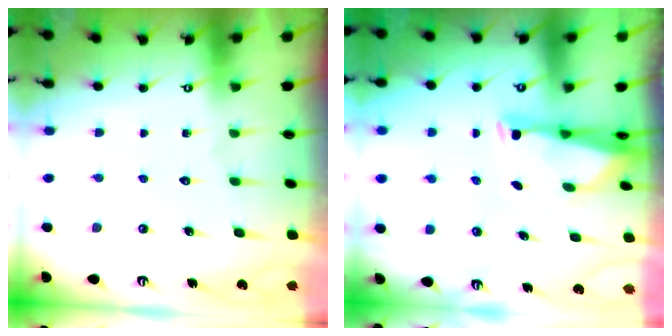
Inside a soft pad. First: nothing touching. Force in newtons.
{"total": 2.9, "press": 2.8, "slide": 0.8}